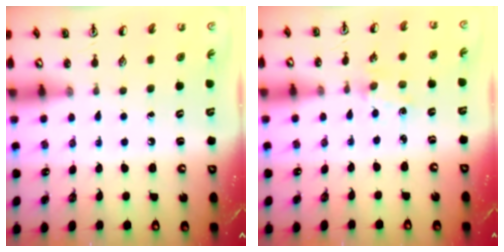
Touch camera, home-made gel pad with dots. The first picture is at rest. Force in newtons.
{"total": 1.6, "press": 1.6, "slide": 0.4}